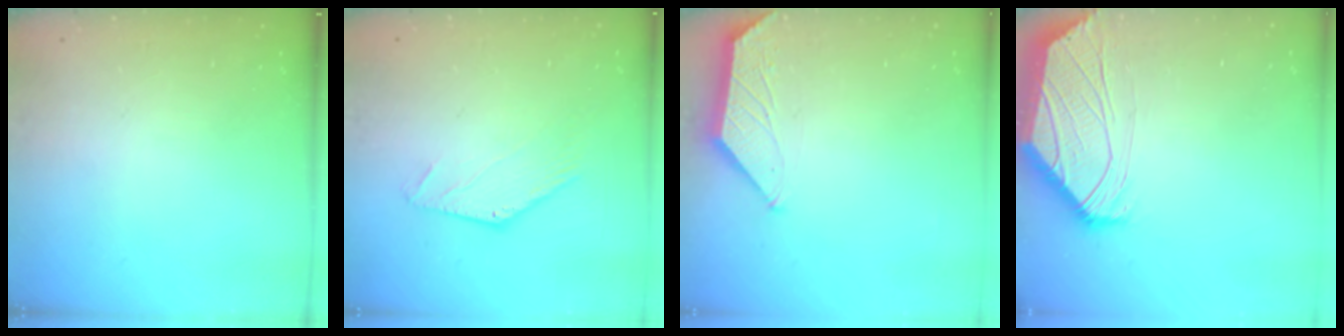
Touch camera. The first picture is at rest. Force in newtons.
{"total": 0.0}
{"total": 0.7, "press": 0.7, "slide": 0.1}
{"total": 1.1, "press": 1.0, "slide": 0.6}